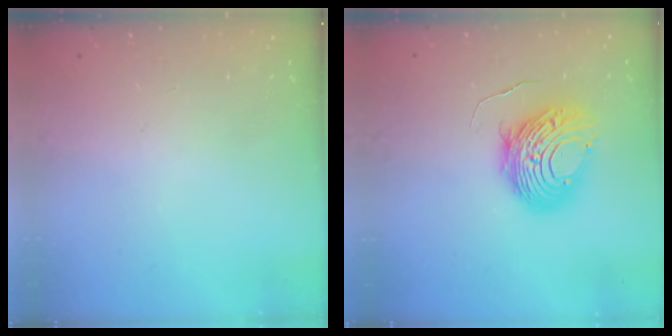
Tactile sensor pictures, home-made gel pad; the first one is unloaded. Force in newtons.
{"total": 11.8, "press": 11.7, "slide": 1.0}